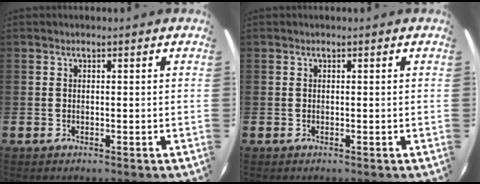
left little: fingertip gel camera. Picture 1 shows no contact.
{"total": 0.0}